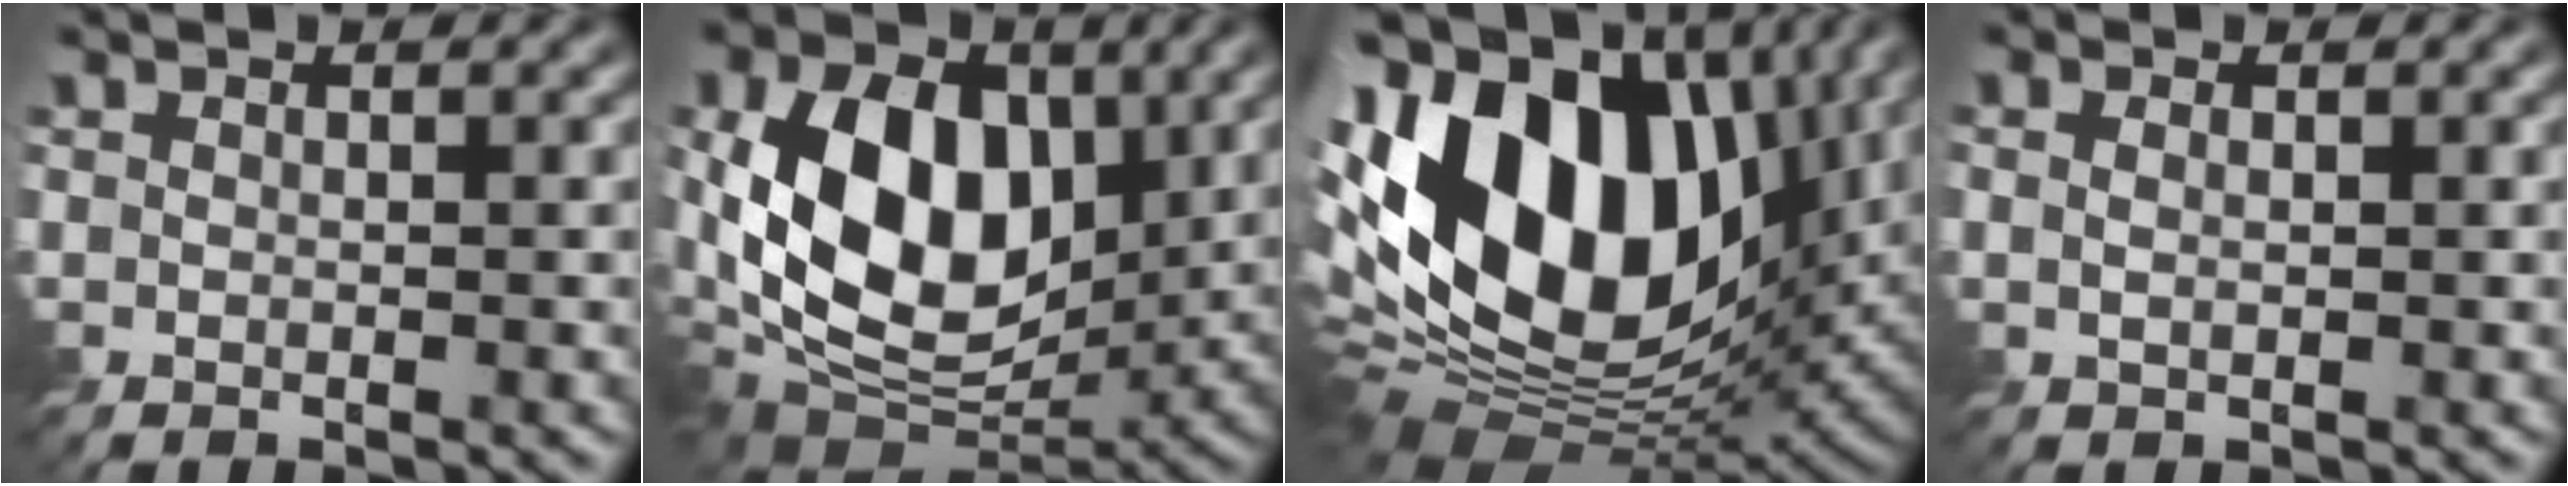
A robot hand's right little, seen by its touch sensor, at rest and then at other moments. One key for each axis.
{"total": 12.7, "fx": 0.7, "fy": 8.4, "fz": 9.5, "tx": -0.166, "ty": -0.009, "tz": 0.000}
{"total": 19.2, "fx": 2.9, "fy": 11.9, "fz": 14.8, "tx": -0.304, "ty": 0.015, "tz": 0.045}
{"total": 0.7, "fx": -0.2, "fy": 0.3, "fz": 0.6, "tx": -0.014, "ty": -0.002, "tz": -0.005}